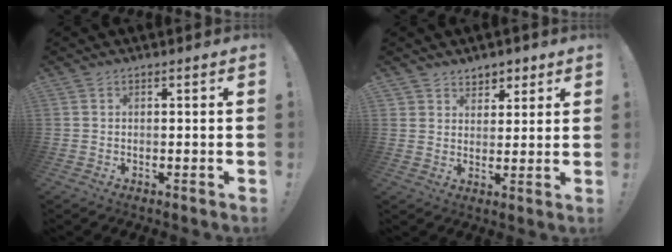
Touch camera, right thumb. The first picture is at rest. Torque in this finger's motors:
{"motor_torque": [-0.33, 0.36, -0.29, 0.36, 0.06]}